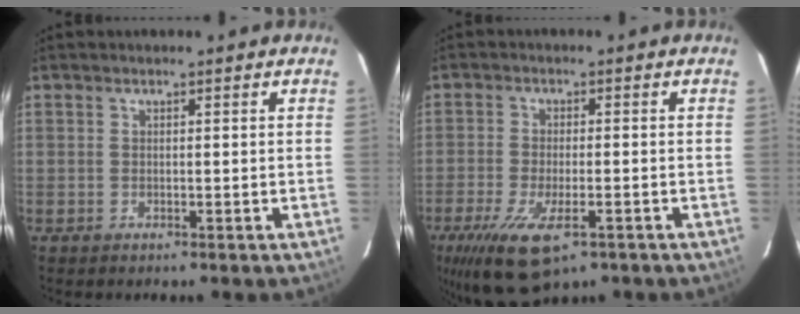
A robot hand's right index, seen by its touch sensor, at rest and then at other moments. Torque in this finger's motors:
{"motor_torque": [1.33, -0.81, 0.63, 0.13]}